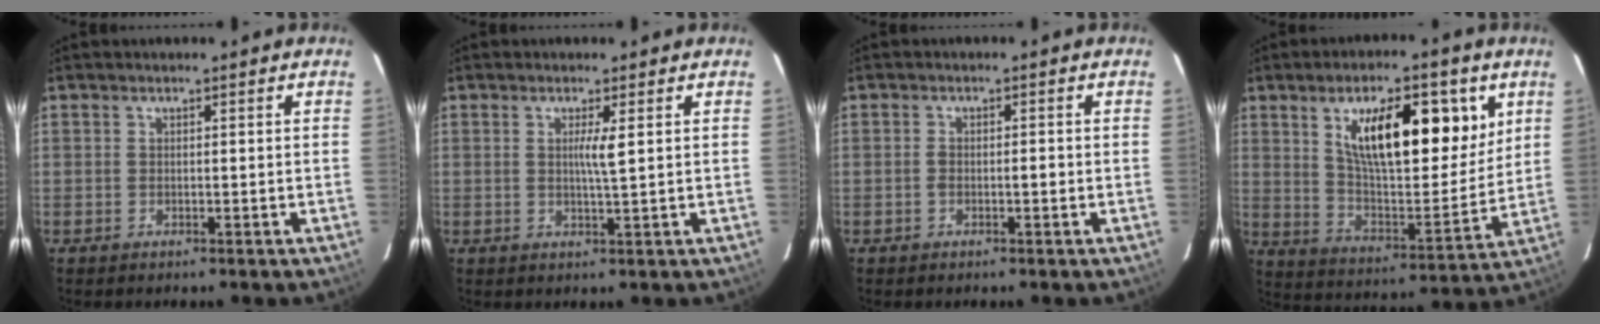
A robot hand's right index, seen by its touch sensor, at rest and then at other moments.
{"total": 2.5, "force": [0.6, -0.4, 2.4], "torque": [-0.046, -0.004, 0.009]}
{"total": 2.2, "force": [-0.8, 0.8, 1.9], "torque": [-0.033, 0.008, -0.010]}
{"total": 18.2, "force": [7.5, 5.8, 15.5], "torque": [-0.240, 0.006, 0.131]}